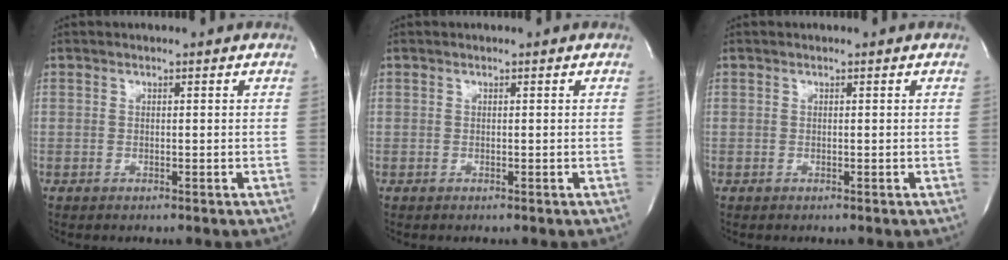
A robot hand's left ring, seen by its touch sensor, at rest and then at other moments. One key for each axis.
{"total": 0.0}
{"total": 0.0}